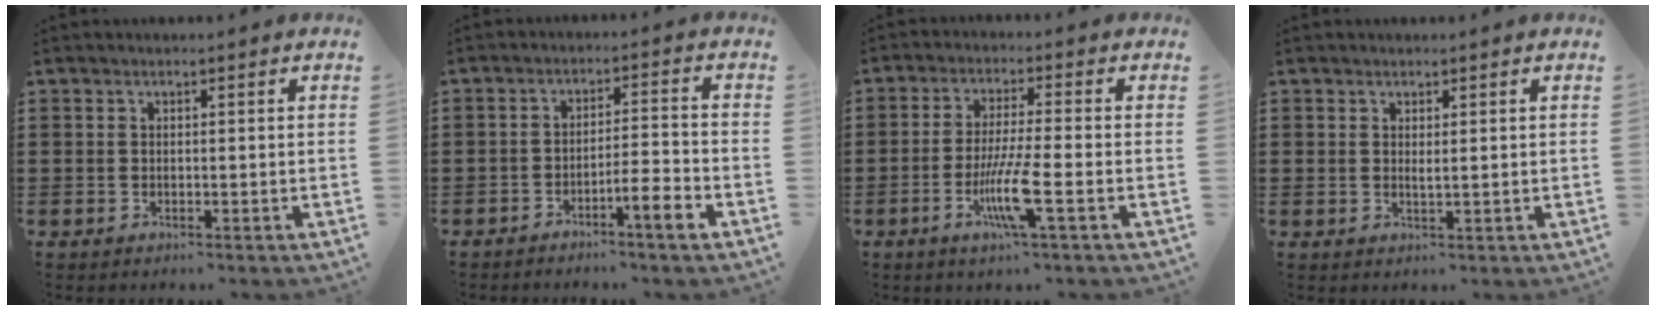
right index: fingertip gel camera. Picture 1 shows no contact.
{"total": 4.8, "force": [-3.4, 0.3, 3.4], "torque": [-0.058, 0.001, -0.060]}
{"total": 7.8, "force": [-2.8, 0.4, 7.2], "torque": [-0.145, -0.019, -0.055]}
{"total": 0.9, "force": [0.7, 0.1, 0.6], "torque": [-0.014, 0.002, 0.012]}